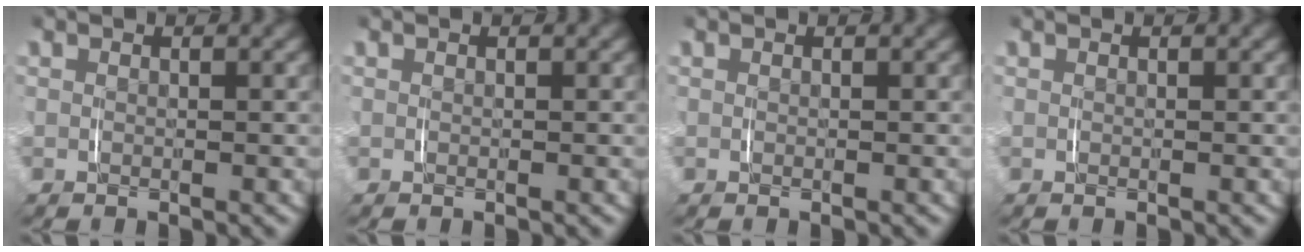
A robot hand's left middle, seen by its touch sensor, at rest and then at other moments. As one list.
[{"total": 0.0}, {"total": 0.0}, {"total": 0.0}]